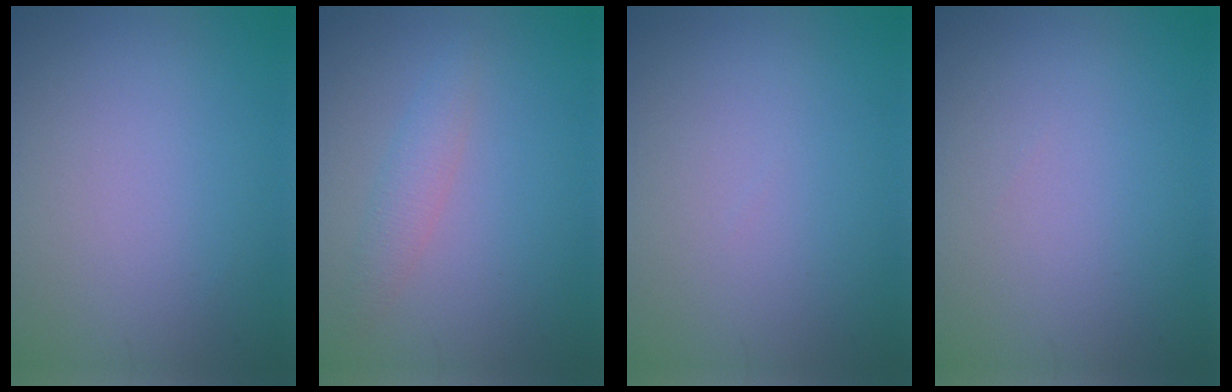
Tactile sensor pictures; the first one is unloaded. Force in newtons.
{"total": 1.8, "press": 1.8, "slide": 0.0}
{"total": 0.0}
{"total": 0.0}